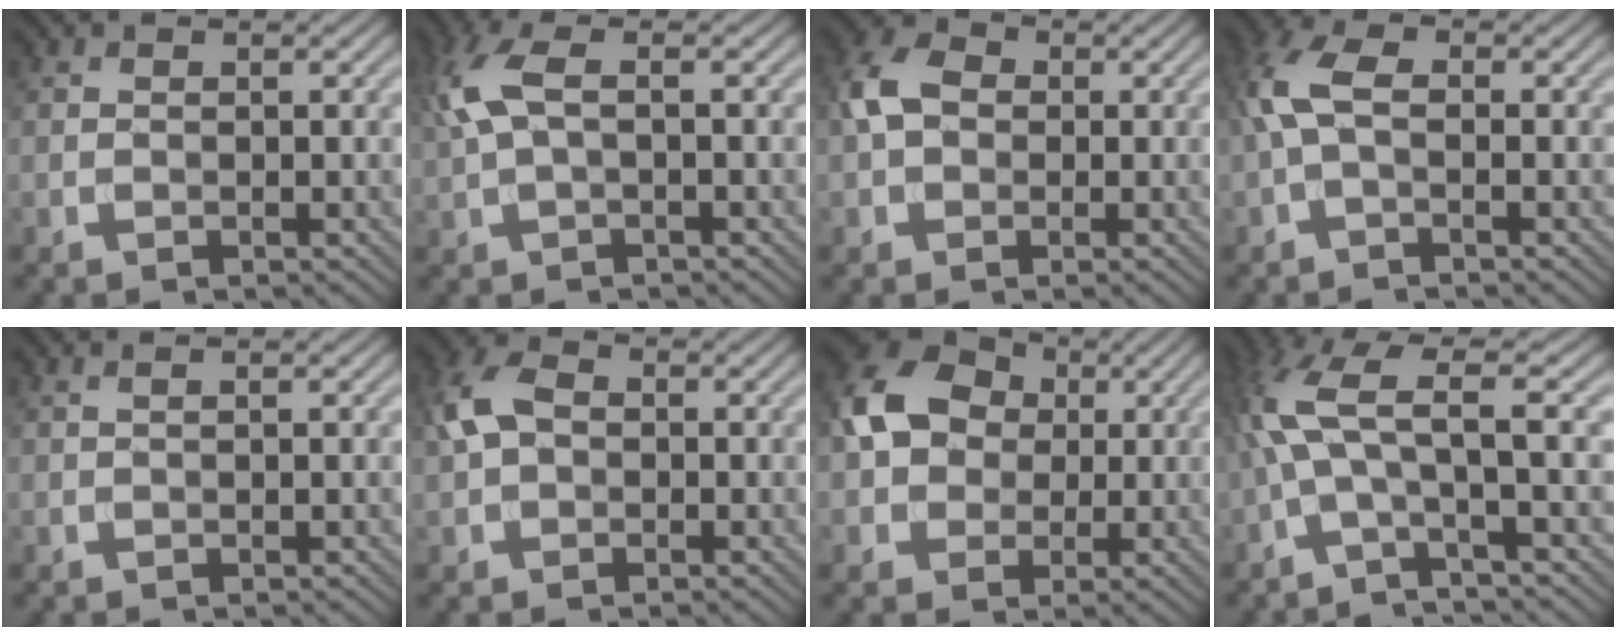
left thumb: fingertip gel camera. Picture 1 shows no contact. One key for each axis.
{"total": 5.8, "fx": 1.1, "fy": 2.3, "fz": 5.2, "tx": -0.137, "ty": 0.014, "tz": 0.016}
{"total": 5.0, "fx": 0.1, "fy": 3.9, "fz": 3.1, "tx": -0.070, "ty": 0.010, "tz": -0.006}
{"total": 5.0, "fx": -0.3, "fy": 2.4, "fz": 4.4, "tx": -0.116, "ty": 0.014, "tz": -0.014}
{"total": 0.7, "fx": 0.3, "fy": 0.1, "fz": 0.6, "tx": -0.011, "ty": 0.004, "tz": 0.001}
{"total": 5.1, "fx": 0.4, "fy": 3.6, "fz": 3.6, "tx": -0.082, "ty": 0.014, "tz": -0.002}
{"total": 9.2, "fx": 1.0, "fy": 7.4, "fz": 5.3, "tx": -0.119, "ty": 0.016, "tz": 0.006}
{"total": 8.2, "fx": -0.1, "fy": 1.6, "fz": 8.1, "tx": -0.180, "ty": 0.026, "tz": -0.020}